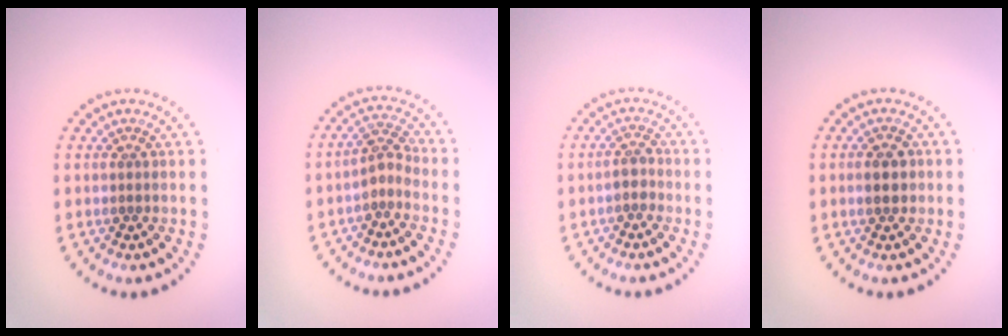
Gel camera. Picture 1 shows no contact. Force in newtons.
{"total": 2.0, "press": 1.5, "slide": 1.3}
{"total": 1.6, "press": 1.4, "slide": 0.7}
{"total": 2.5, "press": 2.5, "slide": 0.2}